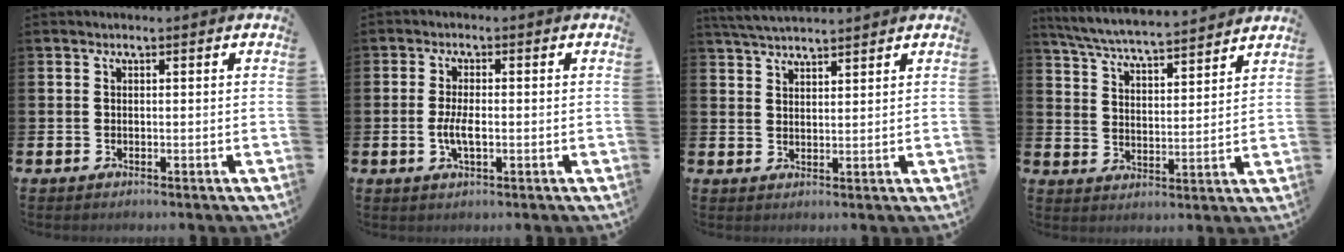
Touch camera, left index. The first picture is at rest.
{"total": 3.3, "force": [-0.5, 1.2, 3.1], "torque": [-0.054, -0.003, -0.014]}
{"total": 3.9, "force": [3.8, 0.3, 0.9], "torque": [-0.026, -0.013, 0.071]}
{"total": 6.1, "force": [6.0, 0.2, 1.4], "torque": [-0.056, -0.044, 0.104]}